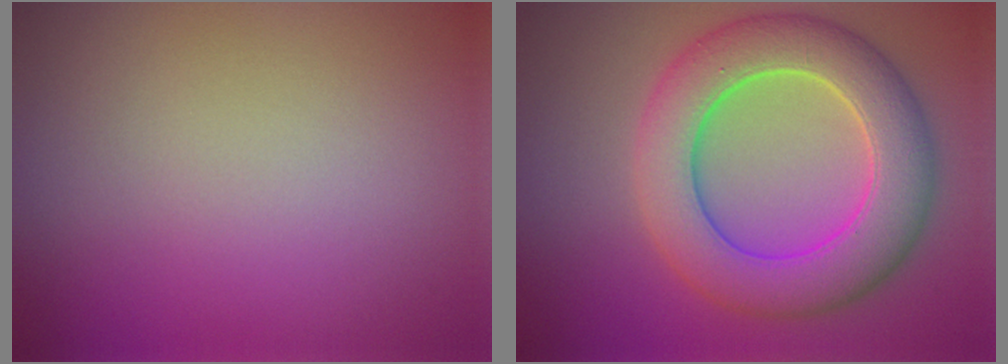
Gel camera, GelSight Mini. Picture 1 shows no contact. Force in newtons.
{"total": 8.4, "press": 8.4, "slide": 0.4}